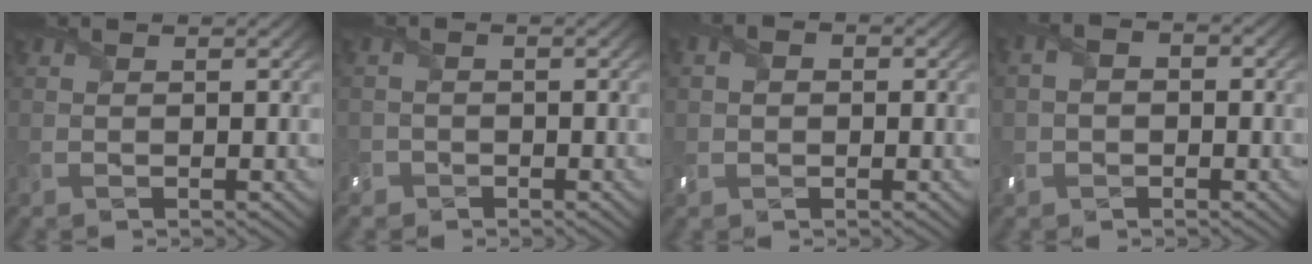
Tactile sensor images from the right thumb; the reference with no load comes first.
{"total": 2.3, "force": [-1.6, 1.6, 0.1], "torque": [-0.002, 0.000, -0.037]}
{"total": 2.7, "force": [-0.1, 2.2, 1.6], "torque": [-0.037, 0.004, -0.004]}
{"total": 3.4, "force": [-0.6, 2.5, 2.3], "torque": [-0.048, 0.008, -0.014]}